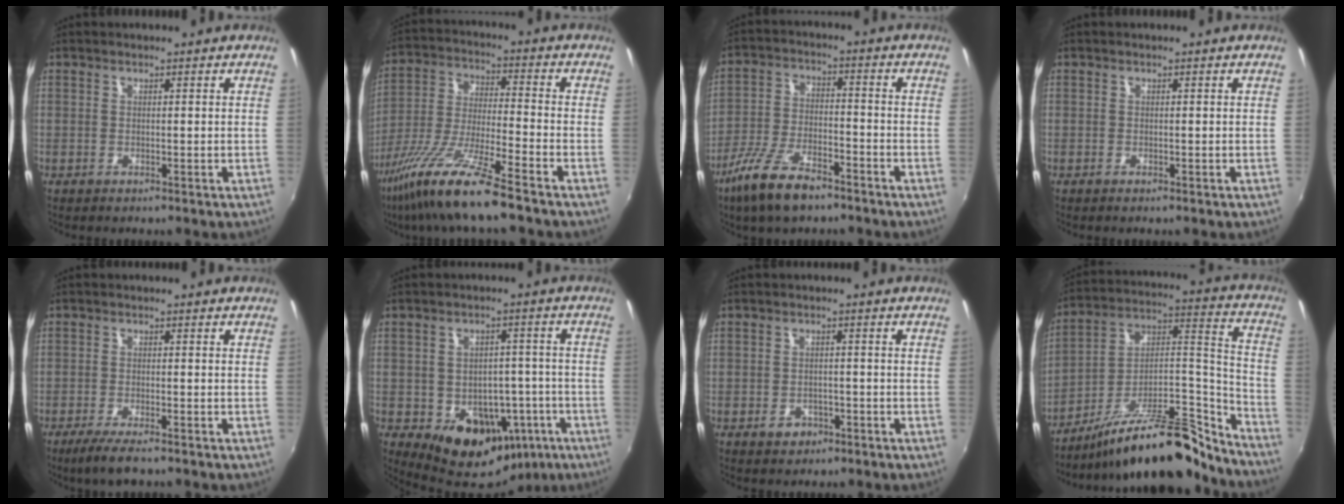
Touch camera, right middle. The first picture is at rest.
{"total": 15.0, "force": [-10.9, 0.1, 10.3], "torque": [-0.212, -0.027, -0.202]}
{"total": 11.5, "force": [-8.2, 3.7, 7.2], "torque": [-0.157, -0.014, -0.150]}
{"total": 0.0}
{"total": 4.9, "force": [-3.7, 0.7, 3.2], "torque": [-0.077, -0.016, -0.068]}
{"total": 14.6, "force": [-6.2, 11.5, 6.7], "torque": [-0.118, 0.023, -0.050]}
{"total": 3.0, "force": [-1.7, 2.2, 1.2], "torque": [-0.024, 0.003, -0.022]}
{"total": 21.0, "force": [-17.5, 5.2, 10.5], "torque": [-0.139, 0.033, -0.277]}